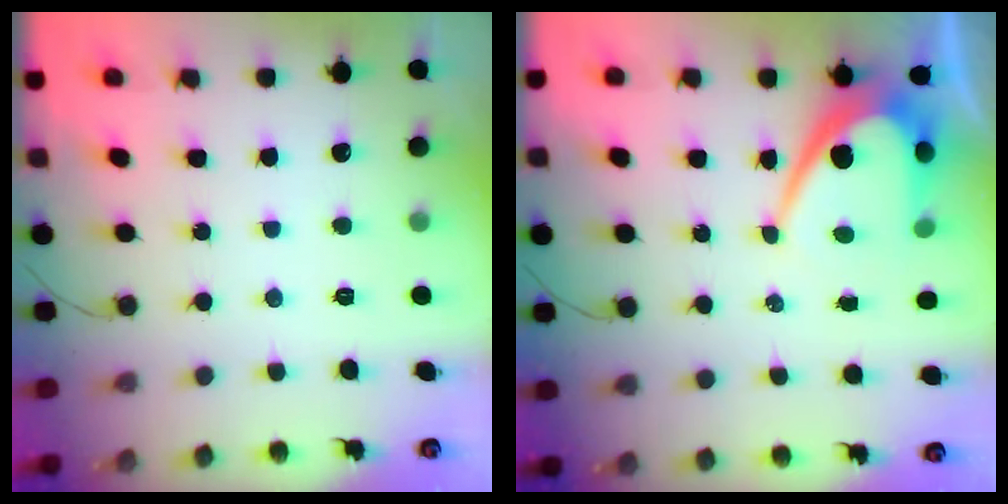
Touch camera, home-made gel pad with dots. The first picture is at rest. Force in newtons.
{"total": 10.3, "press": 10.3, "slide": 0.8}